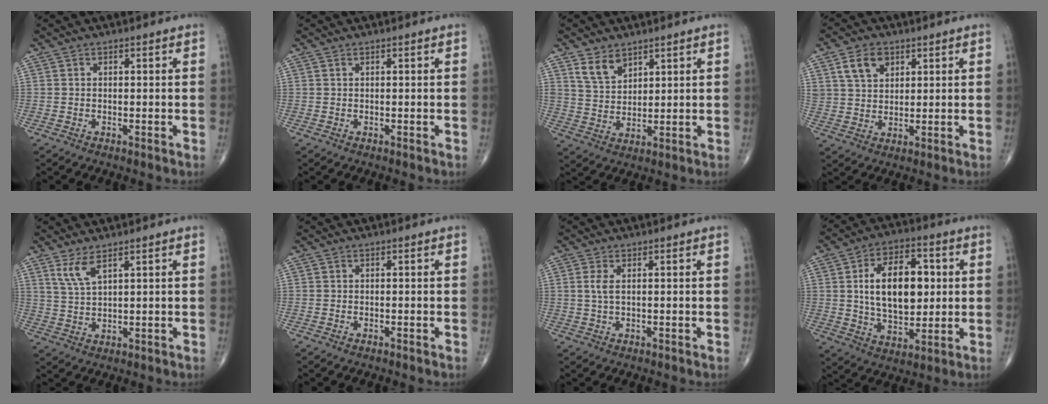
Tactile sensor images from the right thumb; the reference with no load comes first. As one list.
[{"total": 0.0}, {"total": 5.9, "force": [3.9, 3.5, 2.7], "torque": [-0.032, -0.027, 0.084]}, {"total": 6.9, "force": [3.3, 4.7, 3.7], "torque": [-0.050, -0.012, 0.063]}, {"total": 4.4, "force": [2.8, 1.1, 3.2], "torque": [-0.071, -0.017, 0.065]}, {"total": 0.0}, {"total": 2.3, "force": [0.6, 0.8, 2.0], "torque": [-0.052, 0.003, 0.017]}, {"total": 16.4, "force": [2.2, 9.5, 13.2], "torque": [-0.180, 0.000, 0.039]}]